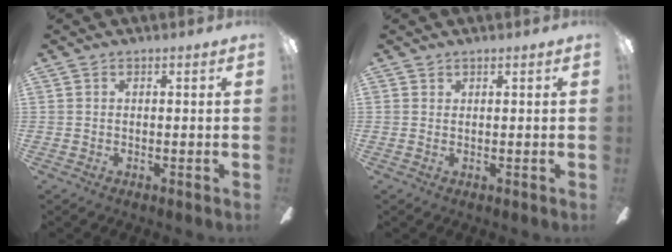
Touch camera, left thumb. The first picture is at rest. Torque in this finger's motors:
{"motor_torque": [-0.36, 1.45, 0.75, -0.62, 0.28]}